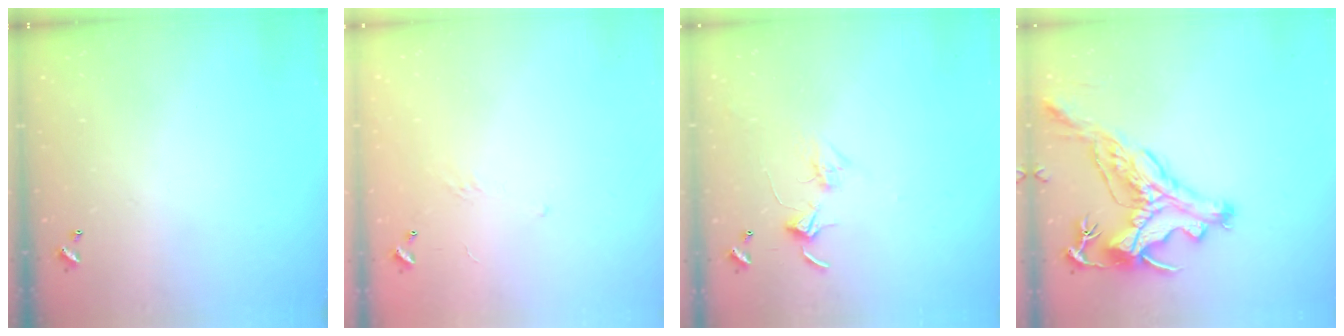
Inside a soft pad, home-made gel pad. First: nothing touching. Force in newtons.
{"total": 5.7, "press": 5.6, "slide": 1.1}
{"total": 2.8, "press": 2.8, "slide": 0.2}
{"total": 3.7, "press": 3.4, "slide": 1.5}